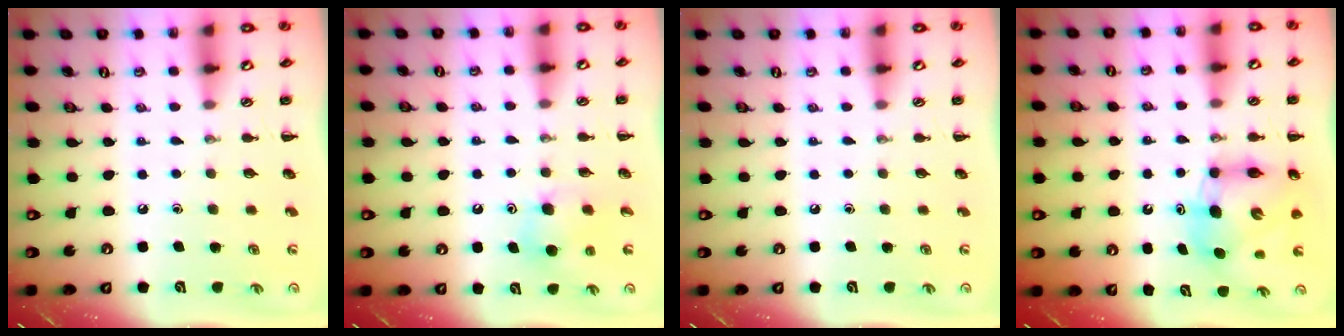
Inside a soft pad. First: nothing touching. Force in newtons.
{"total": 6.9, "press": 6.8, "slide": 1.0}
{"total": 0.0}
{"total": 8.3, "press": 7.9, "slide": 2.5}